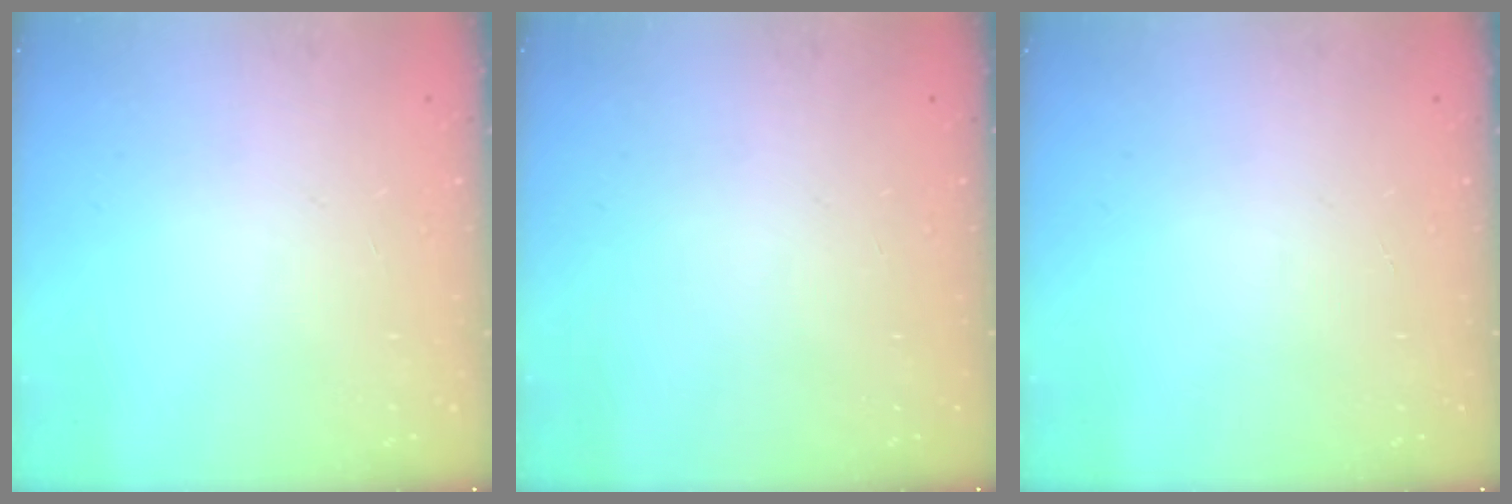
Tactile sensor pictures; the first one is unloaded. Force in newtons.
{"total": 0.0}
{"total": 0.0}